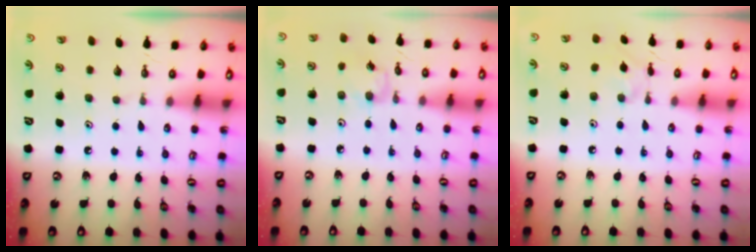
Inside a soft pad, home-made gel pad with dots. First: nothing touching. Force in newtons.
{"total": 2.9, "press": 2.9, "slide": 0.1}
{"total": 1.6, "press": 1.6, "slide": 0.2}